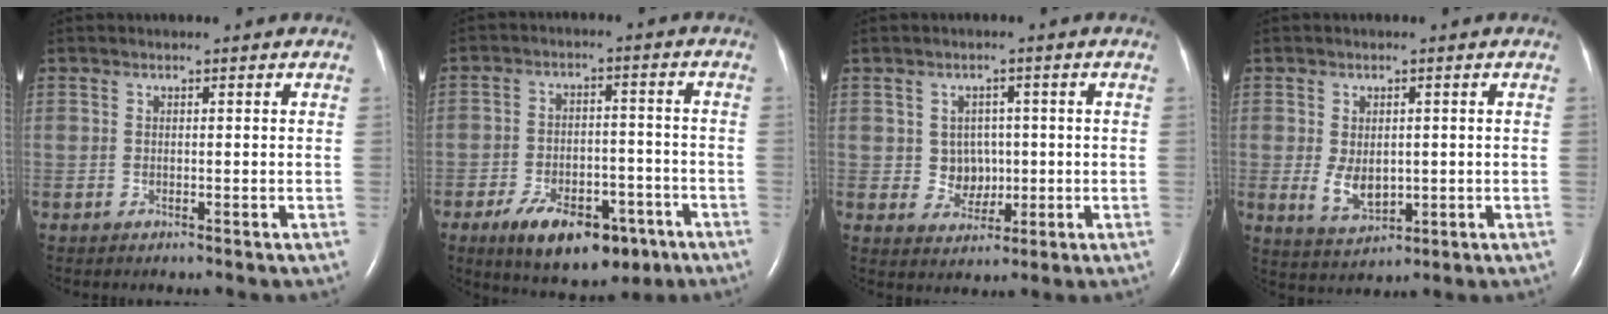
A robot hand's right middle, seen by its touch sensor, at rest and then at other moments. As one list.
[{"total": 13.4, "force": [-8.0, 6.6, 8.5], "torque": [-0.123, 0.003, -0.117]}, {"total": 4.0, "force": [0.1, 3.7, 1.6], "torque": [-0.023, 0.009, 0.010]}, {"total": 5.0, "force": [-0.3, 3.0, 4.0], "torque": [-0.077, -0.008, 0.007]}]